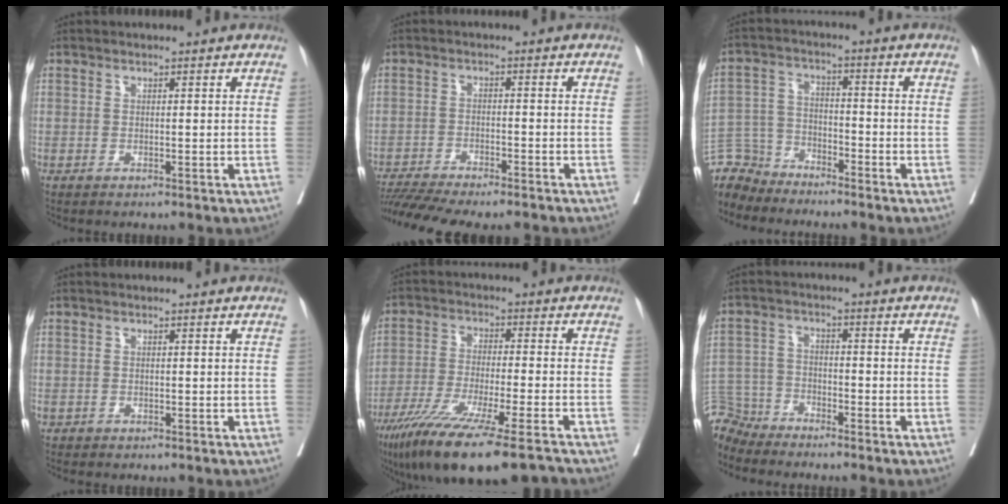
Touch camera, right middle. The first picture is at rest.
{"total": 14.0, "force": [-12.5, 1.3, 6.2], "torque": [-0.104, -0.008, -0.185]}
{"total": 7.8, "force": [-7.3, 2.5, -0.9], "torque": [0.017, 0.014, -0.149]}
{"total": 1.5, "force": [-0.8, 1.1, 0.6], "torque": [-0.016, 0.003, -0.011]}
{"total": 18.2, "force": [-13.8, 0.1, 11.9], "torque": [-0.196, -0.061, -0.228]}
{"total": 6.0, "force": [-5.7, 1.5, -1.3], "torque": [0.028, 0.007, -0.116]}